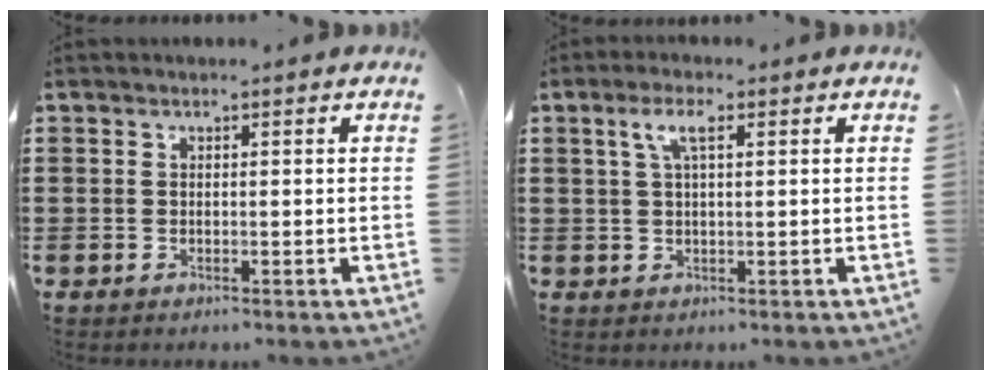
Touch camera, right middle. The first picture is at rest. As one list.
[{"total": 3.9, "force": [1.7, 1.1, 3.4], "torque": [-0.073, 0.010, 0.026]}]